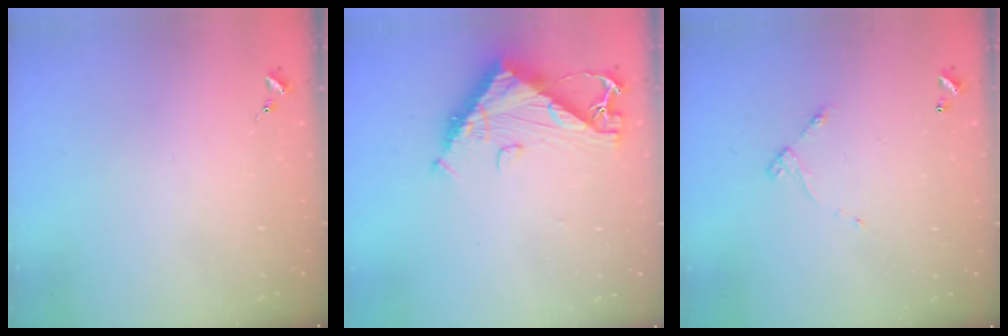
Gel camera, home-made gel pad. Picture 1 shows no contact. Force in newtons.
{"total": 10.6, "press": 10.5, "slide": 1.1}
{"total": 4.2, "press": 4.2, "slide": 0.2}